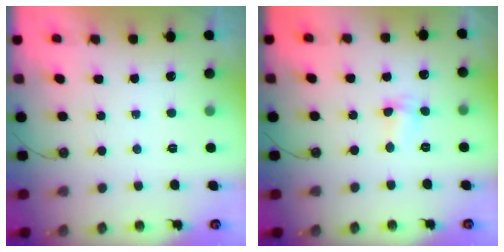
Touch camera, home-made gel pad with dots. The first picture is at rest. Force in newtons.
{"total": 1.7, "press": 1.6, "slide": 0.6}